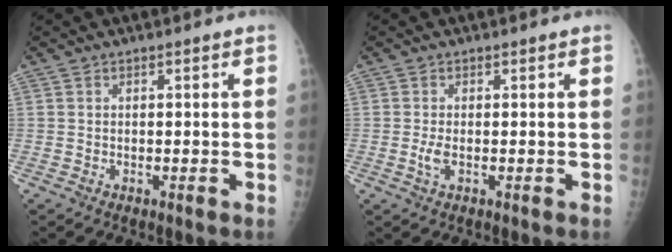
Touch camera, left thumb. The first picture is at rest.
{"total": 1.7, "force": [-0.2, 0.8, 1.5], "torque": [-0.038, -0.005, -0.003]}